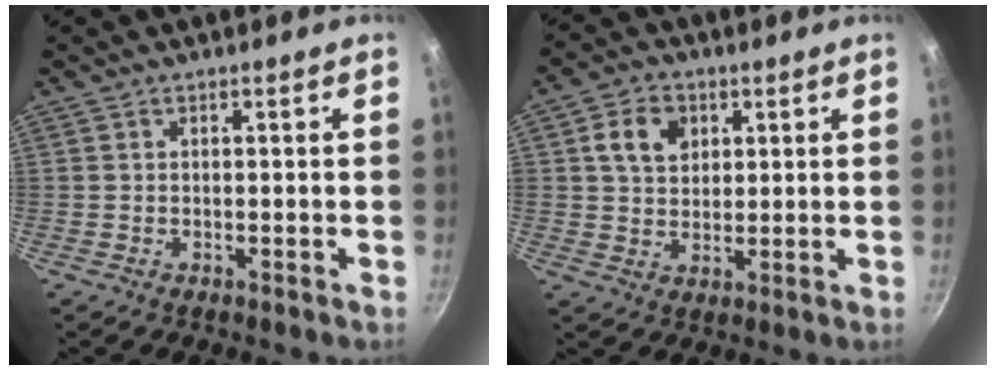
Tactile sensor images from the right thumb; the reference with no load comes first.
{"total": 7.5, "force": [2.5, 5.7, 4.2], "torque": [-0.054, 0.001, 0.039]}